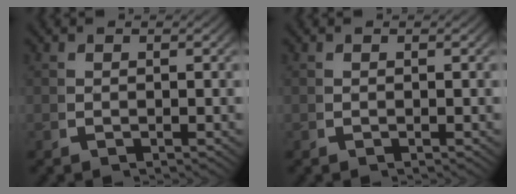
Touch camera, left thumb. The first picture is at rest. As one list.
[{"total": 0.0}]